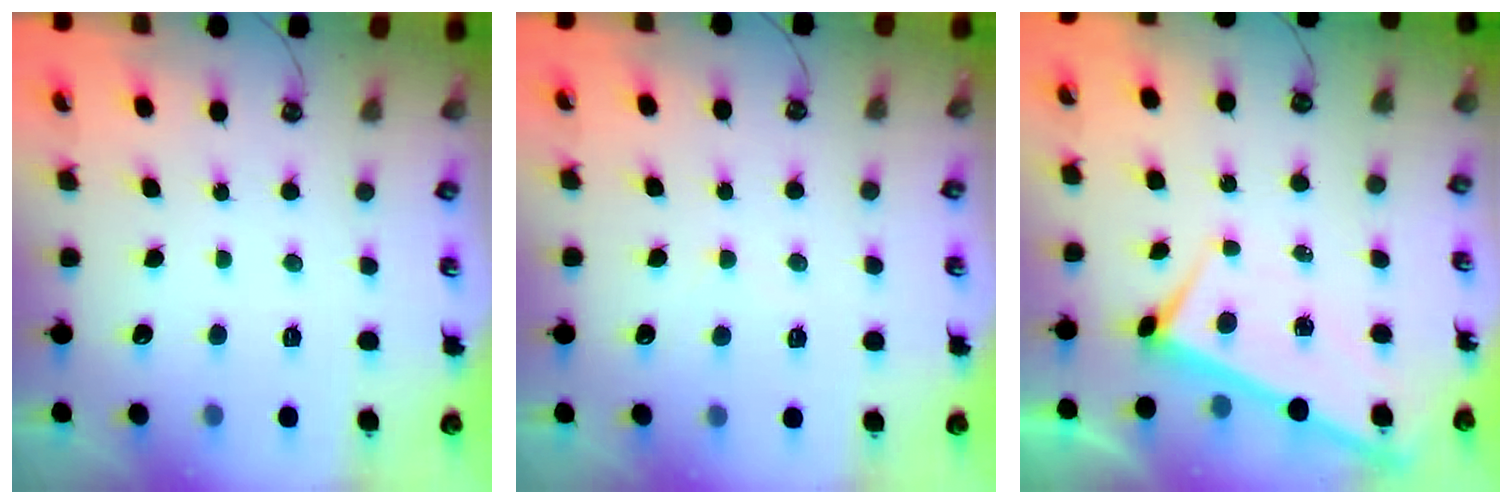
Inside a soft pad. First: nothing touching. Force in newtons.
{"total": 2.2, "press": 2.1, "slide": 0.4}
{"total": 1.2, "press": 1.1, "slide": 0.4}